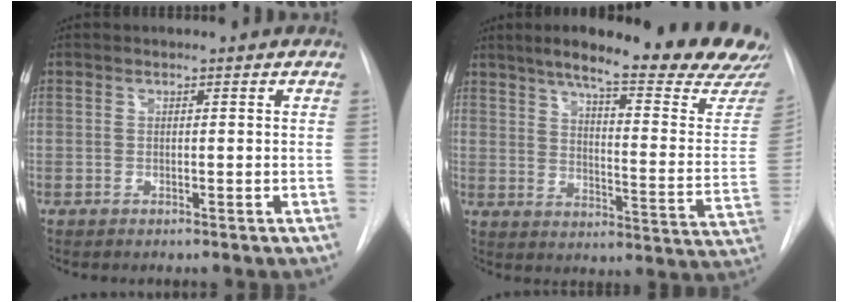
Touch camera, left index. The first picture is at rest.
{"total": 26.5, "force": [22.4, 2.8, 14.0], "torque": [-0.187, -0.083, 0.275]}